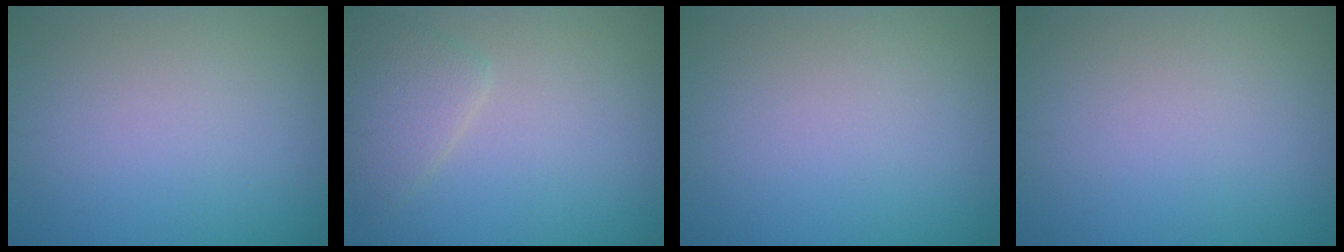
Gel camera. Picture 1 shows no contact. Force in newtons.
{"total": 2.5, "press": 2.5, "slide": 0.2}
{"total": 0.0}
{"total": 0.0}